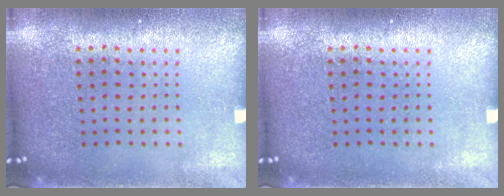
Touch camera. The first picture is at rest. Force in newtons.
{"total": 0.0}